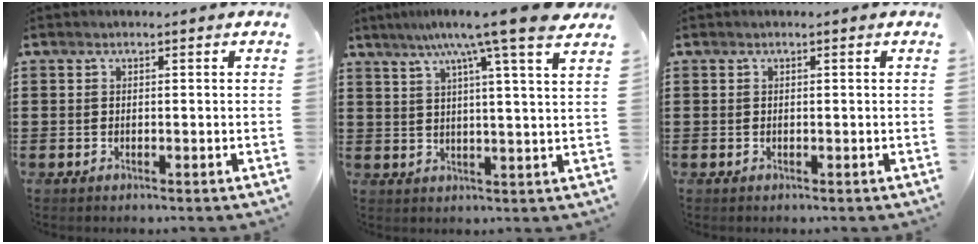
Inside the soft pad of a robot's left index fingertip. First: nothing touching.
{"total": 10.4, "force": [7.2, -0.9, 7.4], "torque": [-0.139, -0.027, 0.112]}
{"total": 0.0}